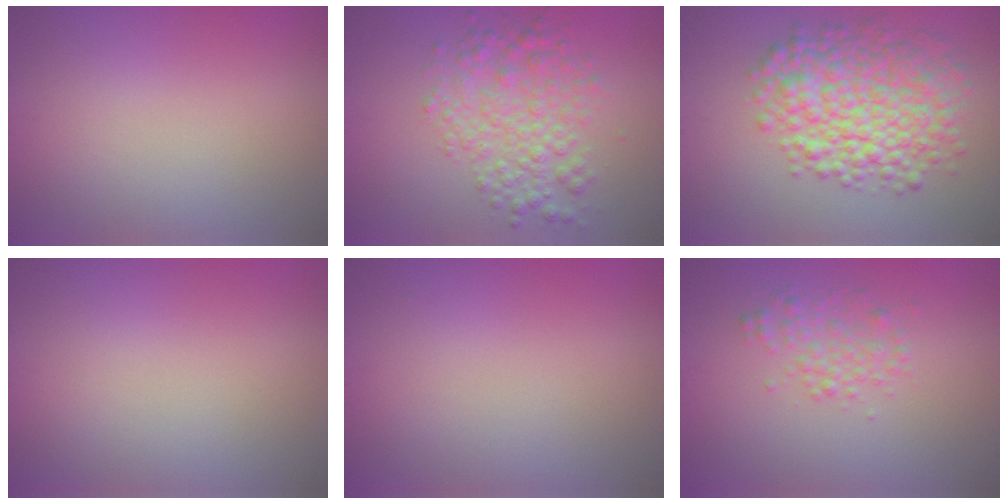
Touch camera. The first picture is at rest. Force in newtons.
{"total": 4.6, "press": 4.6, "slide": 0.1}
{"total": 8.0, "press": 8.0, "slide": 0.2}
{"total": 0.0}
{"total": 0.0}
{"total": 2.0, "press": 2.0, "slide": 0.1}